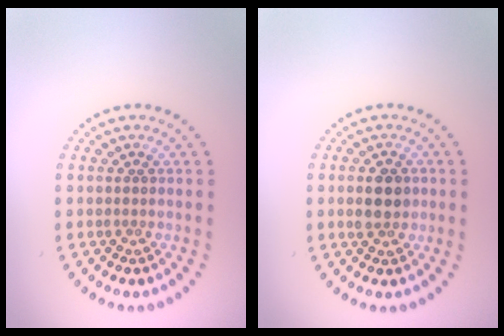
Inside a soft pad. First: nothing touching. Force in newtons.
{"total": 2.8, "press": 2.8, "slide": 0.2}